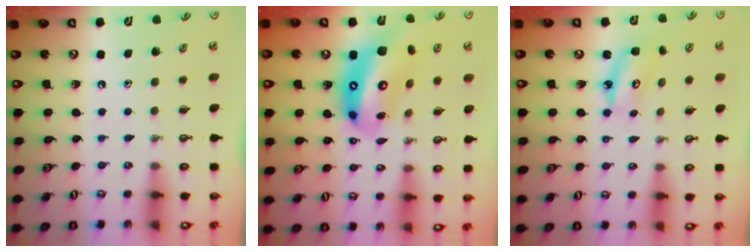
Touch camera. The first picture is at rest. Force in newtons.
{"total": 18.3, "press": 18.1, "slide": 2.8}
{"total": 5.3, "press": 5.3, "slide": 0.5}